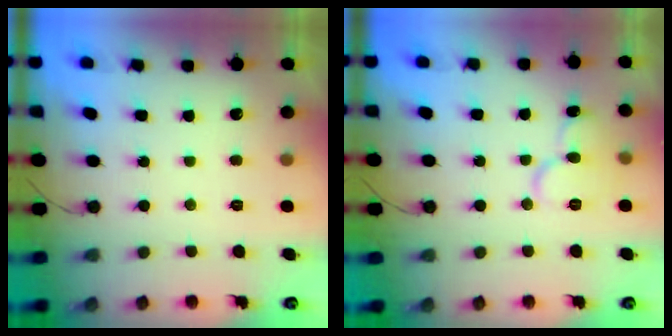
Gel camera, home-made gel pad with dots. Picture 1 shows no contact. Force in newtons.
{"total": 8.9, "press": 8.8, "slide": 1.1}